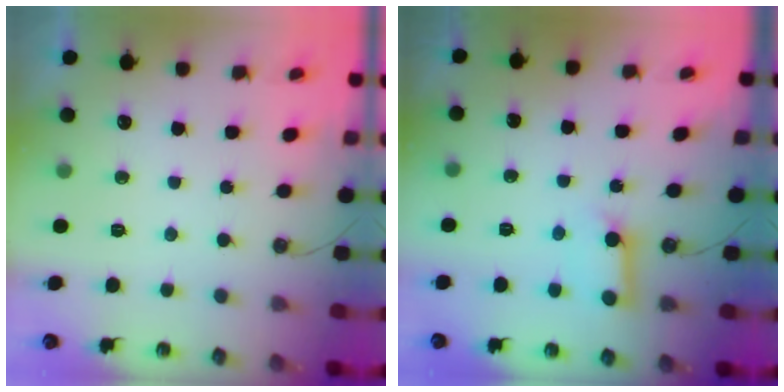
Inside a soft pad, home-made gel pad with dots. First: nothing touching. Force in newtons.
{"total": 7.9, "press": 7.9, "slide": 0.8}